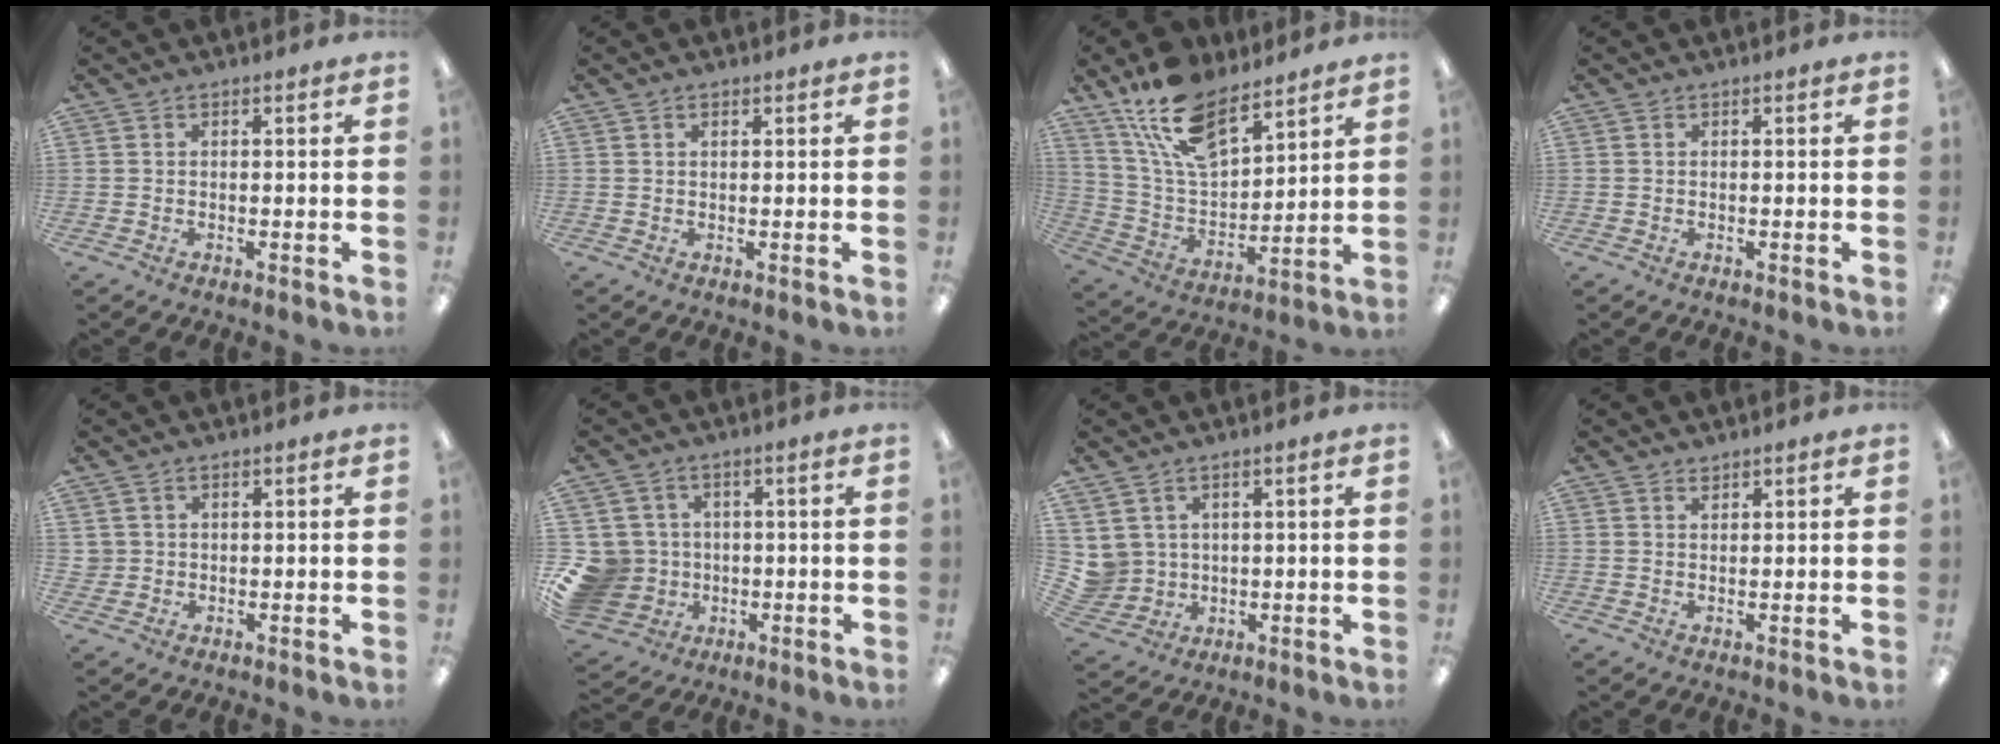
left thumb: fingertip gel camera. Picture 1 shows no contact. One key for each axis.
{"total": 1.1, "fx": 0.6, "fy": 0.5, "fz": 0.7, "tx": -0.008, "ty": -0.002, "tz": 0.010}
{"total": 18.8, "fx": 13.1, "fy": 8.2, "fz": 10.8, "tx": -0.232, "ty": -0.068, "tz": 0.234}
{"total": 0.0}
{"total": 2.1, "fx": 0.7, "fy": 2.0, "fz": 0.3, "tx": -0.010, "ty": 0.003, "tz": 0.011}
{"total": 10.3, "fx": -1.4, "fy": 9.7, "fz": 3.0, "tx": -0.099, "ty": 0.020, "tz": -0.014}
{"total": 5.2, "fx": 2.4, "fy": 4.6, "fz": 0.4, "tx": -0.036, "ty": -0.009, "tz": 0.050}
{"total": 1.0, "fx": 1.0, "fy": 0.3, "fz": 0.1, "tx": 0.005, "ty": -0.005, "tz": 0.018}